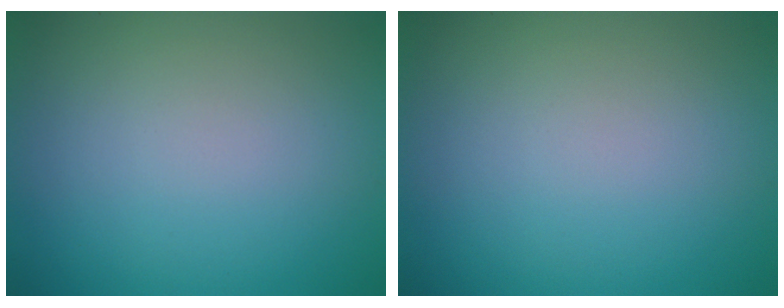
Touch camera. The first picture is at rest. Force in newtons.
{"total": 0.0}